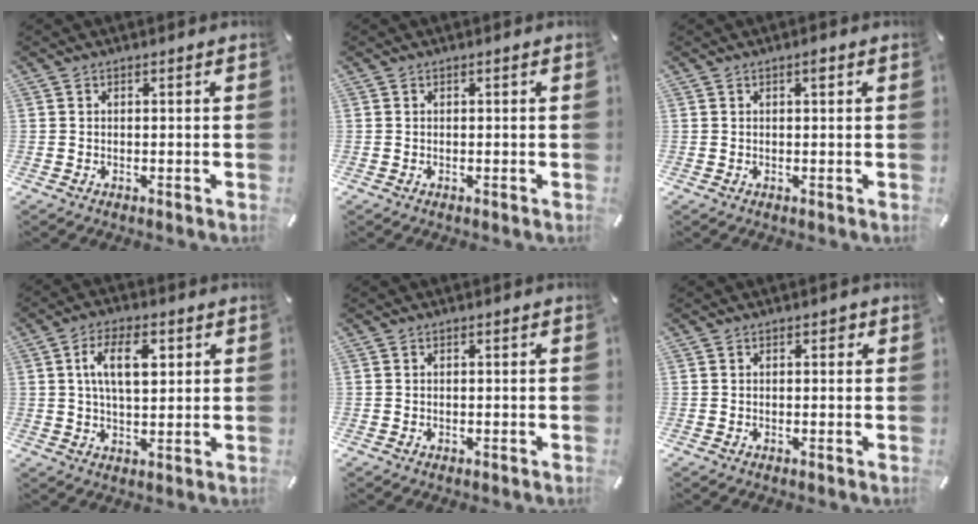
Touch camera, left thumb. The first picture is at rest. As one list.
[{"total": 0.0}, {"total": 1.3, "force": [0.6, 0.4, 1.1], "torque": [-0.023, 0.002, 0.009]}, {"total": 10.1, "force": [2.9, 5.2, 8.1], "torque": [-0.148, 0.002, 0.044]}, {"total": 0.0}, {"total": 1.0, "force": [0.3, 0.8, 0.6], "torque": [-0.005, 0.004, 0.001]}]